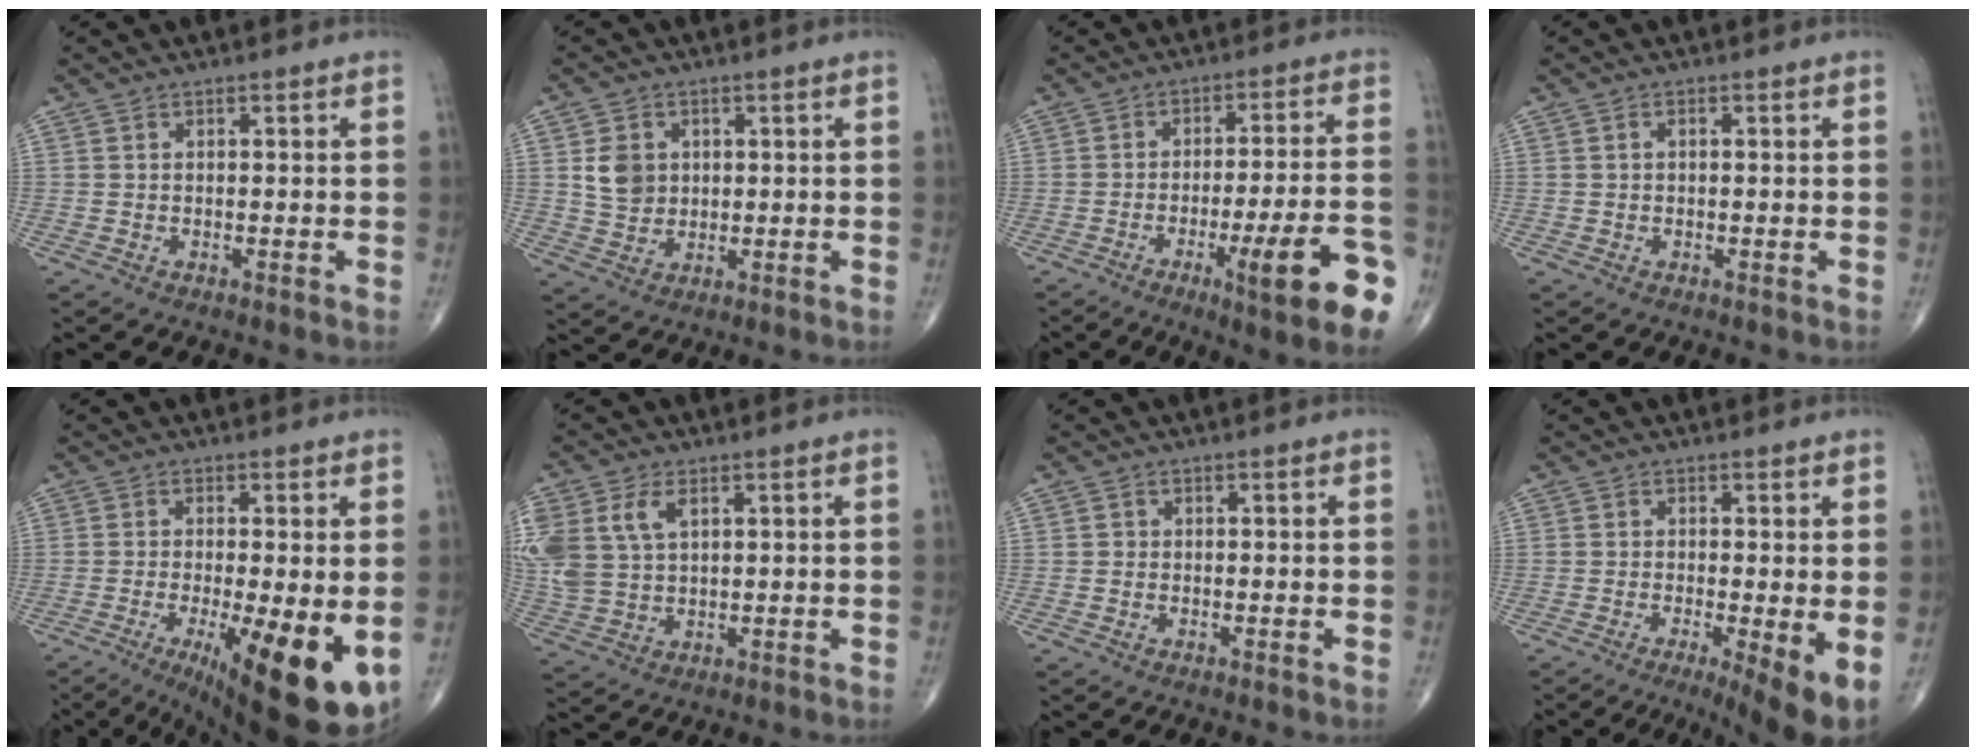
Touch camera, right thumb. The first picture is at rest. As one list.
[{"total": 5.8, "force": [1.3, 4.8, 3.0], "torque": [-0.033, -0.006, 0.030]}, {"total": 16.2, "force": [-6.8, 1.9, 14.6], "torque": [-0.189, 0.015, -0.091]}, {"total": 0.6, "force": [0.0, 0.4, 0.5], "torque": [-0.007, 0.001, 0.000]}, {"total": 16.7, "force": [-4.9, 4.6, 15.3], "torque": [-0.193, -0.023, -0.057]}, {"total": 12.2, "force": [4.1, 7.9, 8.4], "torque": [-0.209, 0.000, 0.092]}, {"total": 0.7, "force": [-0.1, 0.7, 0.1], "torque": [0.002, 0.003, -0.003]}, {"total": 7.3, "force": [-2.0, 1.3, 6.9], "torque": [-0.109, -0.021, -0.035]}]